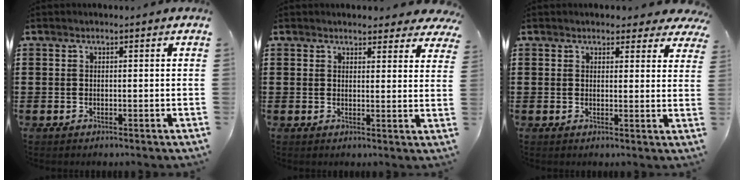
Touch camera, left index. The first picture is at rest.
{"total": 3.4, "force": [3.2, 0.8, 0.9], "torque": [-0.018, -0.008, 0.057]}
{"total": 3.0, "force": [2.7, 0.9, 1.0], "torque": [-0.020, -0.005, 0.047]}